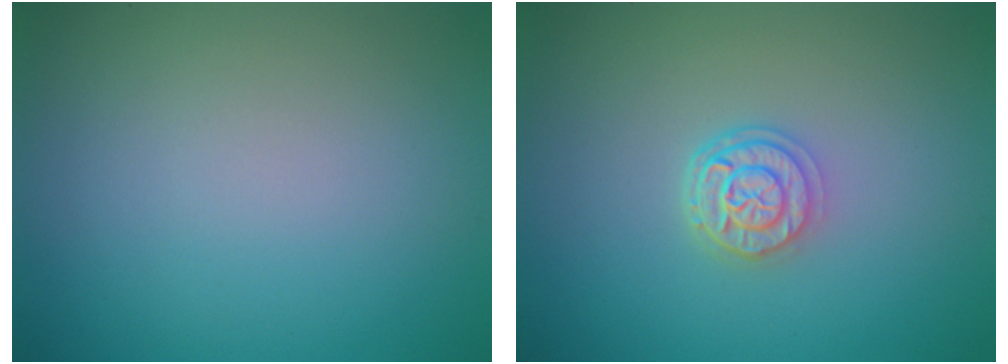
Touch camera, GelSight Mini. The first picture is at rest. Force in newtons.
{"total": 2.7, "press": 2.2, "slide": 1.6}